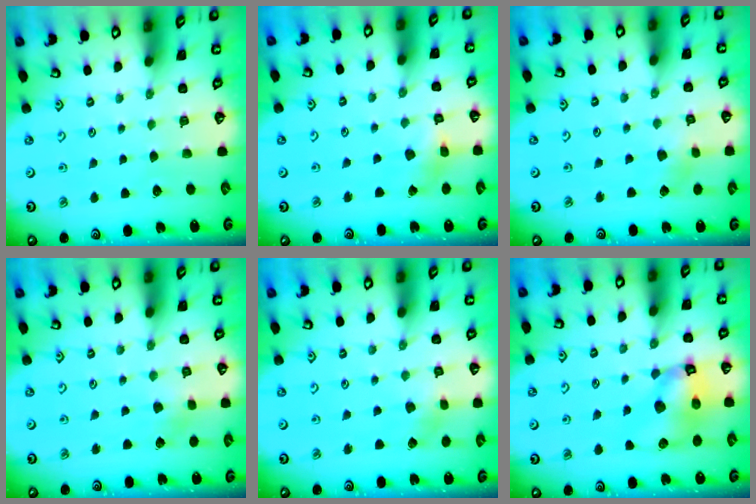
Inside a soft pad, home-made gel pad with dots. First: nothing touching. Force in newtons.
{"total": 2.8, "press": 2.8, "slide": 0.5}
{"total": 2.8, "press": 2.8, "slide": 0.5}
{"total": 2.5, "press": 2.4, "slide": 0.5}
{"total": 2.6, "press": 2.6, "slide": 0.4}
{"total": 11.8, "press": 11.7, "slide": 1.6}